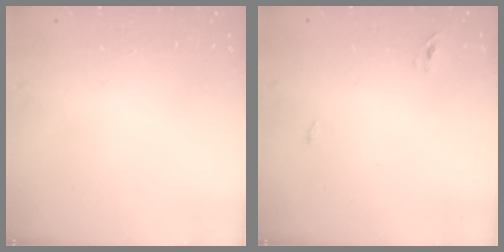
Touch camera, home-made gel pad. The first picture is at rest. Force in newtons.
{"total": 2.4, "press": 2.1, "slide": 1.0}